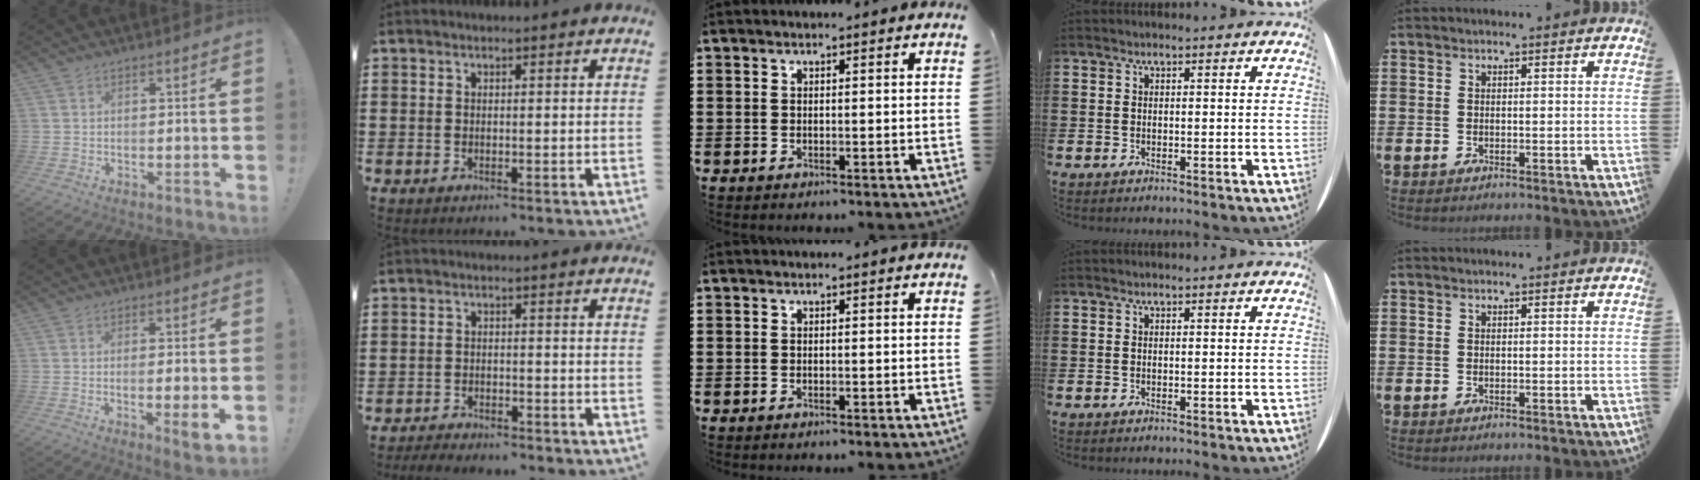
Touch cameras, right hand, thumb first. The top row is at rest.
{"thumb": {"total": 5.2, "force": [-1.1, 0.1, 5.1], "torque": [-0.065, -0.012, -0.017]}, "index": {"total": 2.4, "force": [-2.4, 0.2, 0.0], "torque": [-0.007, 0.001, -0.052]}}